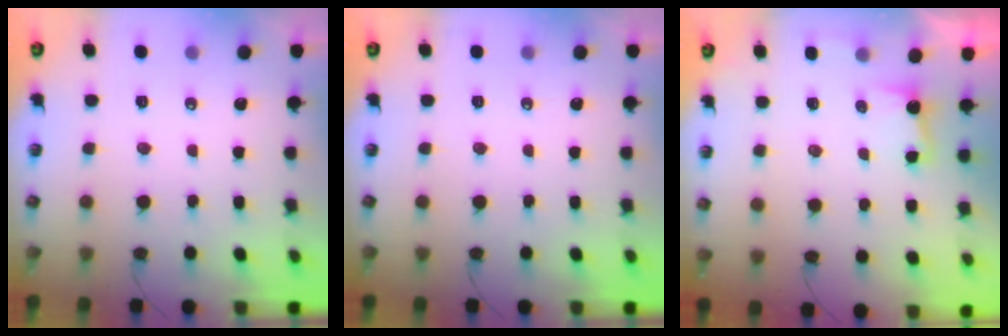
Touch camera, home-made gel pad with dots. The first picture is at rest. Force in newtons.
{"total": 0.0}
{"total": 2.3, "press": 2.1, "slide": 1.0}